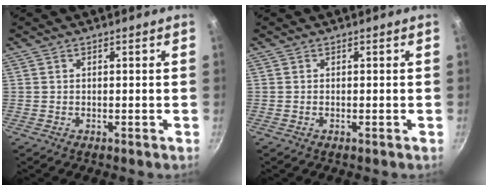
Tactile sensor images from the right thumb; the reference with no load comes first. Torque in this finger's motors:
{"motor_torque": [-0.47, -0.01, -0.27, 0.24, 0.00]}